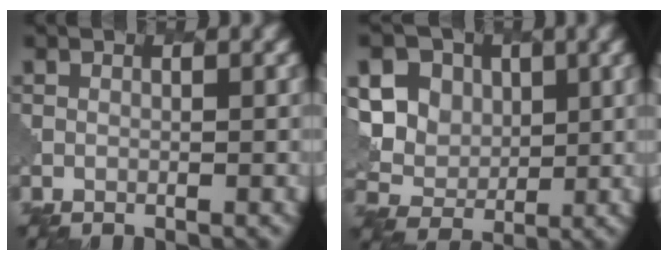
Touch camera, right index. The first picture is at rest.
{"total": 11.3, "force": [4.4, 9.0, 5.2], "torque": [-0.109, 0.028, 0.066]}